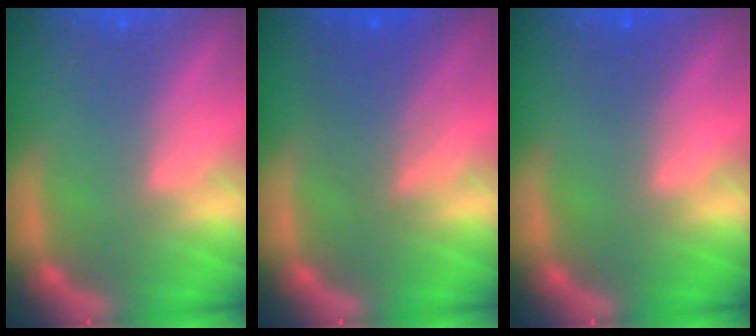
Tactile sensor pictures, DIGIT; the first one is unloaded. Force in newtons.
{"total": 4.1}
{"total": 1.0}